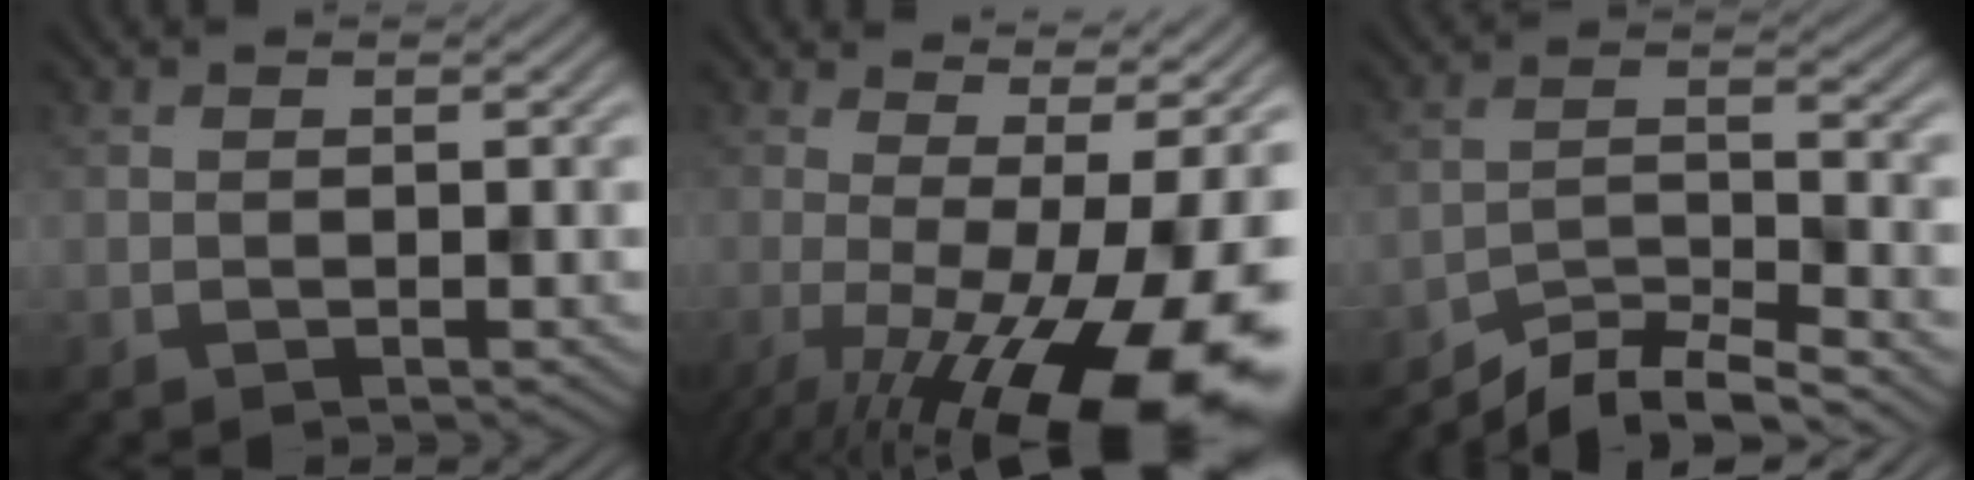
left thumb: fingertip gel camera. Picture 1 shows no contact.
{"total": 18.7, "force": [-5.4, 5.8, 17.0], "torque": [-0.240, -0.017, -0.076]}
{"total": 6.1, "force": [-5.4, 1.0, 2.6], "torque": [-0.050, -0.002, -0.105]}